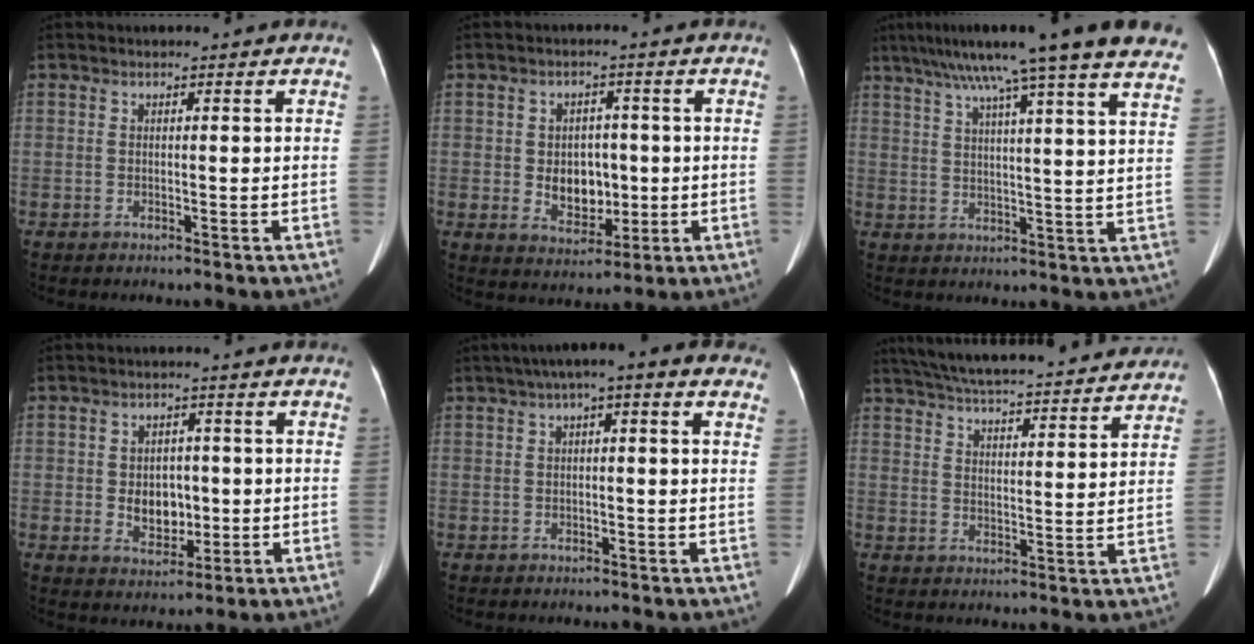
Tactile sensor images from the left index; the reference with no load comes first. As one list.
[{"total": 6.3, "force": [-0.3, 4.5, 4.3], "torque": [-0.070, 0.003, 0.006]}, {"total": 25.1, "force": [20.0, -0.3, 15.1], "torque": [-0.231, 0.004, 0.260]}, {"total": 5.4, "force": [-0.3, 3.9, 3.6], "torque": [-0.060, 0.004, 0.005]}, {"total": 9.3, "force": [5.2, 1.8, 7.5], "torque": [-0.101, 0.049, 0.063]}, {"total": 24.4, "force": [22.1, 3.3, 9.8], "torque": [-0.168, 0.011, 0.301]}]